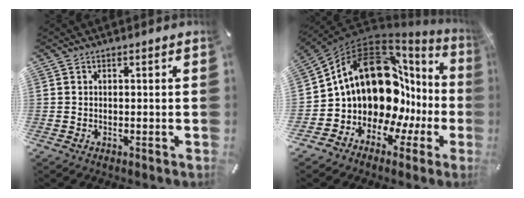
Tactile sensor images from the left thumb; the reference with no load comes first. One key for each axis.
{"total": 18.8, "fx": 5.0, "fy": 12.7, "fz": 13.0, "tx": -0.239, "ty": -0.063, "tz": 0.103}